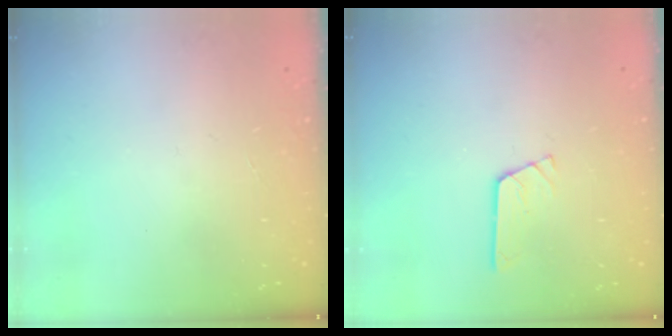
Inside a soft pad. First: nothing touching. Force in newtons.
{"total": 3.4, "press": 3.4, "slide": 0.4}